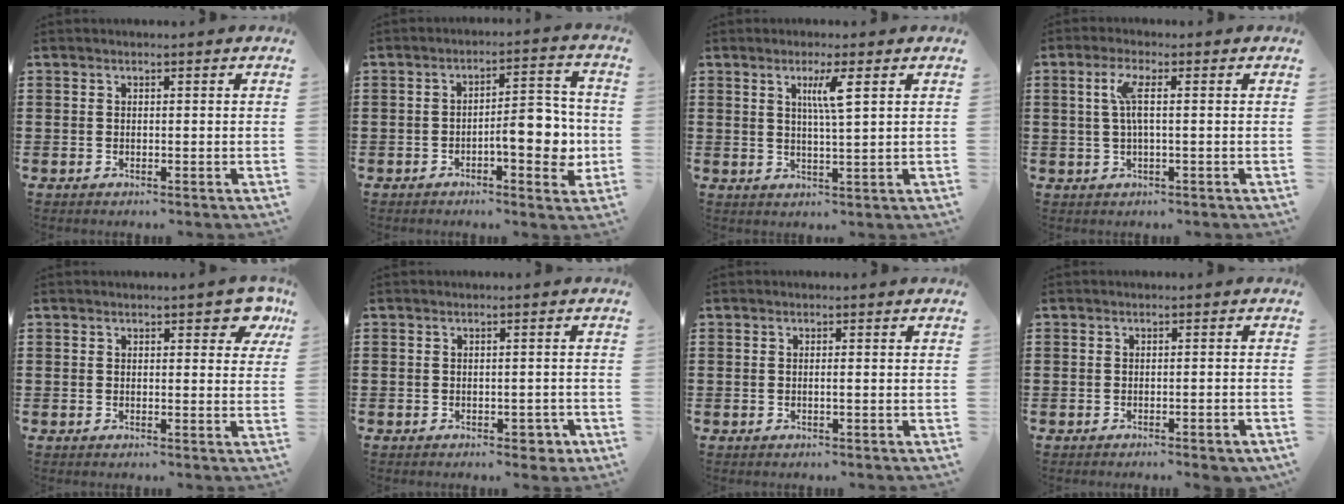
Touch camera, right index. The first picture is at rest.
{"total": 7.9, "force": [-1.8, 3.1, 7.0], "torque": [-0.078, -0.005, -0.039]}
{"total": 4.0, "force": [1.6, 0.0, 3.6], "torque": [-0.077, -0.003, 0.024]}
{"total": 3.9, "force": [0.5, 0.5, 3.8], "torque": [-0.090, -0.005, 0.002]}
{"total": 3.4, "force": [1.9, 1.5, 2.4], "torque": [-0.022, -0.001, 0.027]}
{"total": 2.2, "force": [-1.5, 1.2, 1.1], "torque": [-0.021, 0.002, -0.030]}
{"total": 0.6, "force": [-0.2, -0.1, 0.5], "torque": [-0.008, -0.005, -0.003]}
{"total": 1.1, "force": [-0.9, 0.0, 0.6], "torque": [-0.012, -0.001, -0.017]}